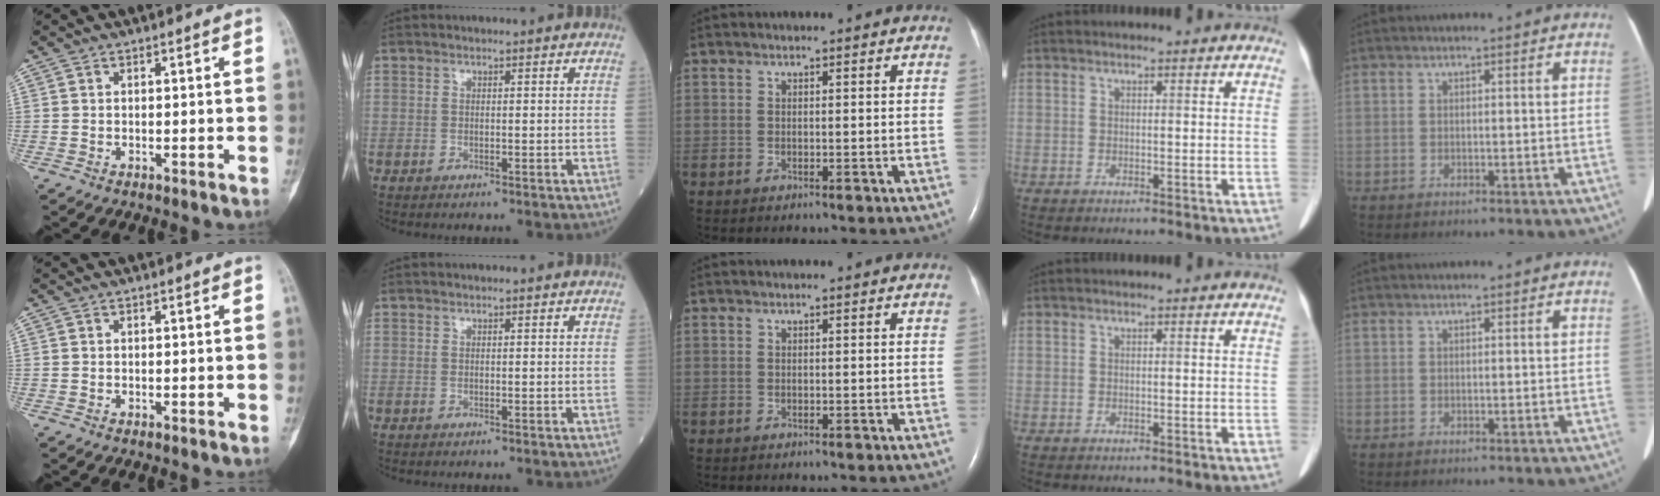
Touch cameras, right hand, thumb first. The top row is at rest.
{}